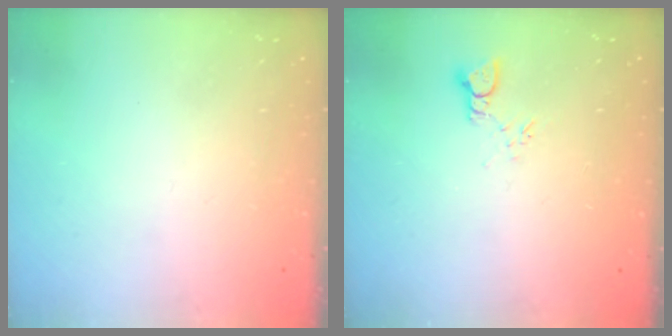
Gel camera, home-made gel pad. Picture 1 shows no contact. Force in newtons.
{"total": 2.3, "press": 2.3, "slide": 0.1}